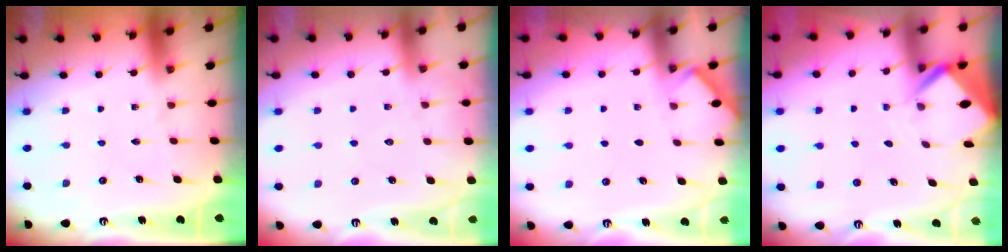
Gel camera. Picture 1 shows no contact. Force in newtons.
{"total": 5.0, "press": 4.9, "slide": 0.5}
{"total": 3.0, "press": 3.0, "slide": 0.4}
{"total": 3.3, "press": 3.3, "slide": 0.2}